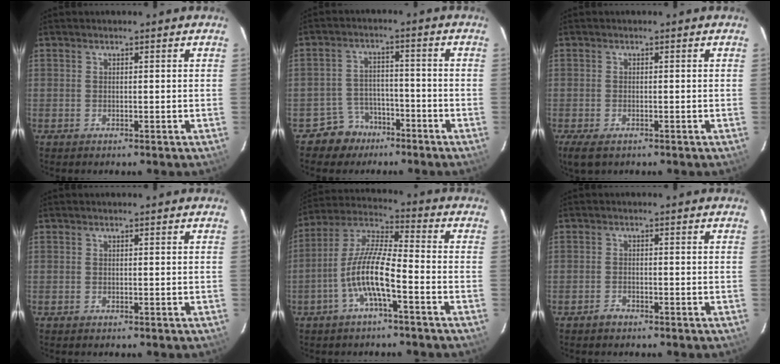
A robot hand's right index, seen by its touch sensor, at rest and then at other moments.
{"total": 6.4, "force": [-4.5, 4.5, 0.3], "torque": [-0.019, 0.025, -0.069]}
{"total": 4.0, "force": [-2.3, 2.2, 2.4], "torque": [-0.054, -0.014, -0.040]}
{"total": 0.0}
{"total": 10.8, "force": [-4.4, 2.0, 9.7], "torque": [-0.205, 0.005, -0.088]}
{"total": 1.6, "force": [-1.3, 0.8, 0.5], "torque": [-0.010, 0.002, -0.023]}